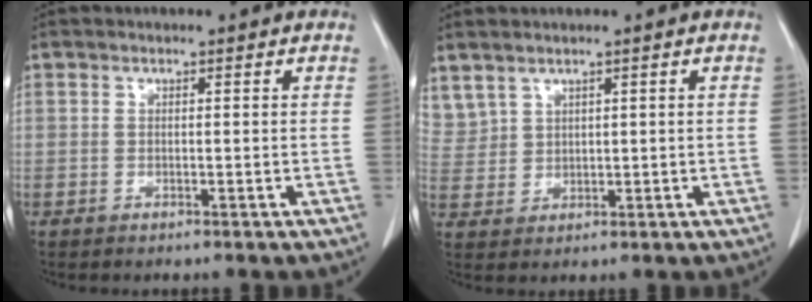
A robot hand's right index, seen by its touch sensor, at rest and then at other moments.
{"total": 6.4, "force": [4.3, 4.4, 1.9], "torque": [-0.061, 0.014, 0.107]}